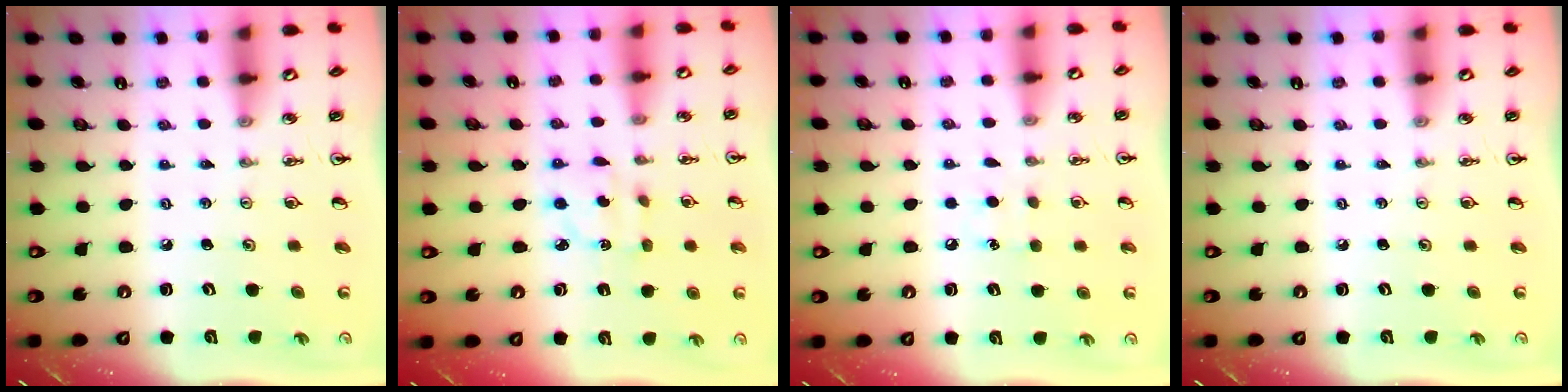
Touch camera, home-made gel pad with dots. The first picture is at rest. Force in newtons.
{"total": 2.7, "press": 2.7, "slide": 0.2}
{"total": 6.3, "press": 6.3, "slide": 0.8}
{"total": 0.0}